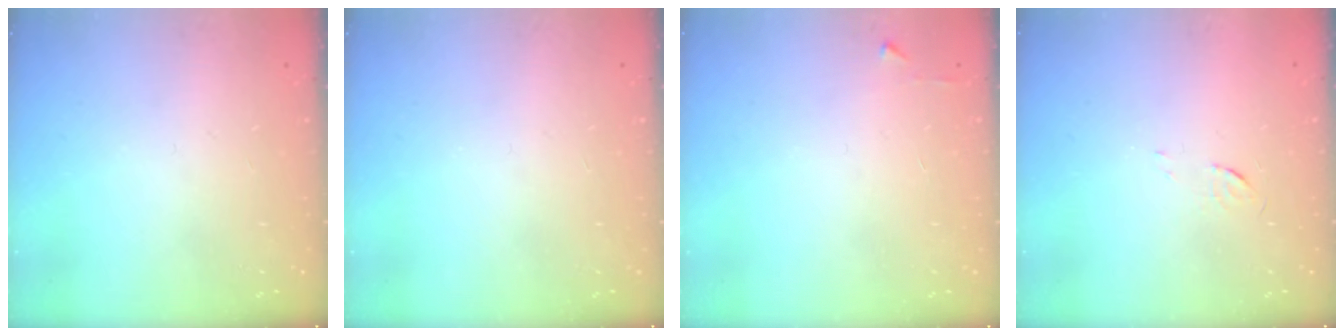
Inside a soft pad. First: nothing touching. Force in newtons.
{"total": 0.0}
{"total": 2.4, "press": 2.4, "slide": 0.3}
{"total": 3.4, "press": 3.4, "slide": 0.3}